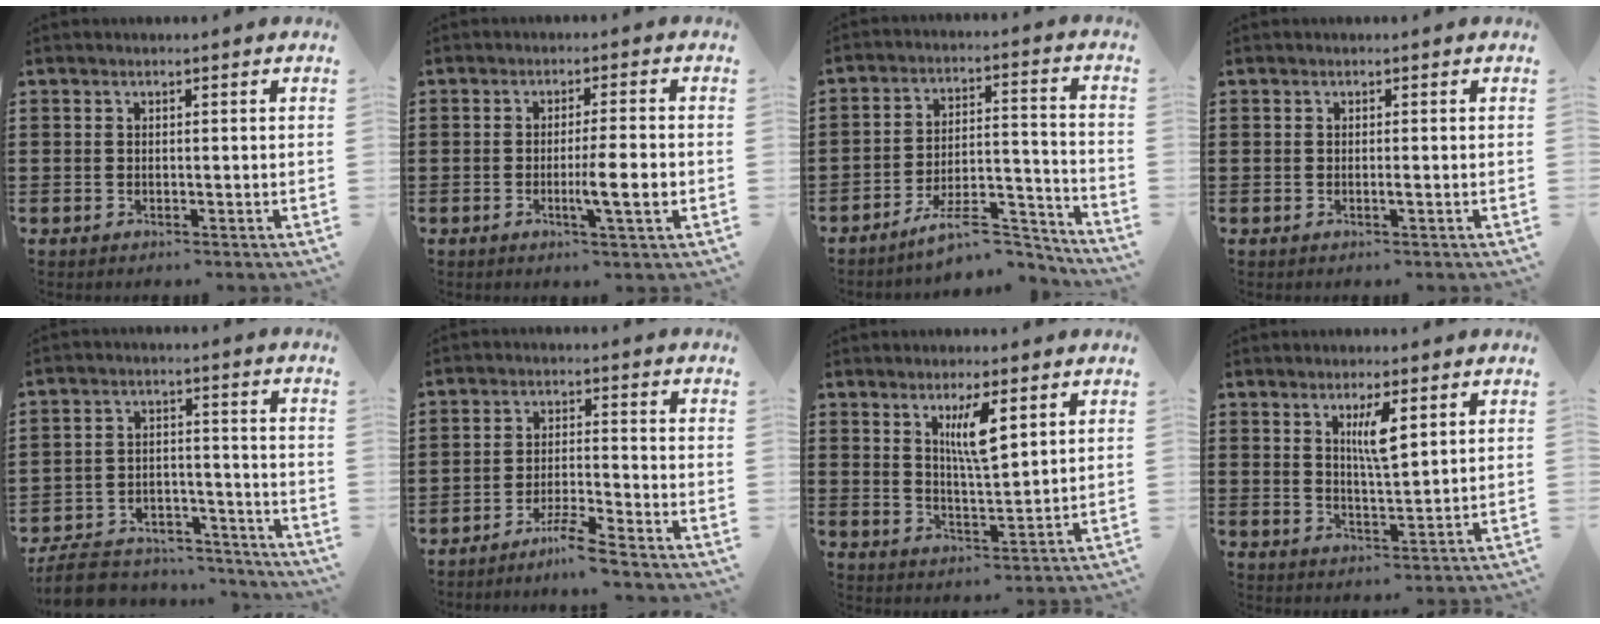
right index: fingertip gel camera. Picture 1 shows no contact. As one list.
[{"total": 6.2, "force": [-1.5, 0.4, 6.0], "torque": [-0.097, -0.008, -0.026]}, {"total": 9.7, "force": [-8.3, 2.1, 4.4], "torque": [-0.068, 0.021, -0.156]}, {"total": 0.5, "force": [-0.2, 0.0, 0.5], "torque": [-0.009, -0.004, -0.003]}, {"total": 8.2, "force": [-7.7, 2.0, 2.3], "torque": [-0.044, 0.022, -0.148]}, {"total": 4.9, "force": [-4.5, -0.6, 1.8], "torque": [-0.046, -0.011, -0.091]}, {"total": 6.0, "force": [2.9, 1.4, 5.1], "torque": [-0.093, -0.002, 0.045]}, {"total": 4.8, "force": [2.2, 1.1, 4.1], "torque": [-0.079, 0.003, 0.035]}]